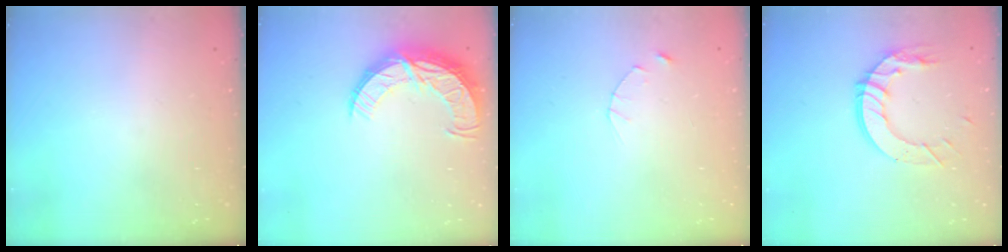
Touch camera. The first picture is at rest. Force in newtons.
{"total": 12.4, "press": 12.4, "slide": 1.0}
{"total": 2.5, "press": 2.4, "slide": 0.3}
{"total": 11.6, "press": 11.6, "slide": 1.2}